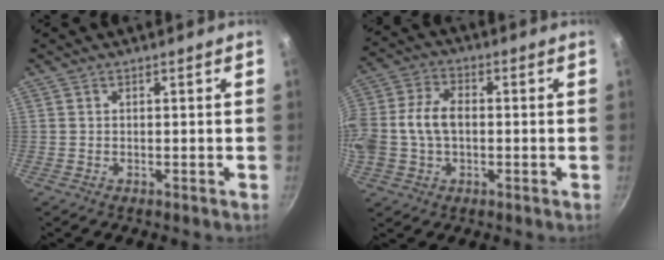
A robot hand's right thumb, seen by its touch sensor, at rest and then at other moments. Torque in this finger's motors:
{"motor_torque": [0.42, 0.36, 0.76, -0.41, 0.45]}